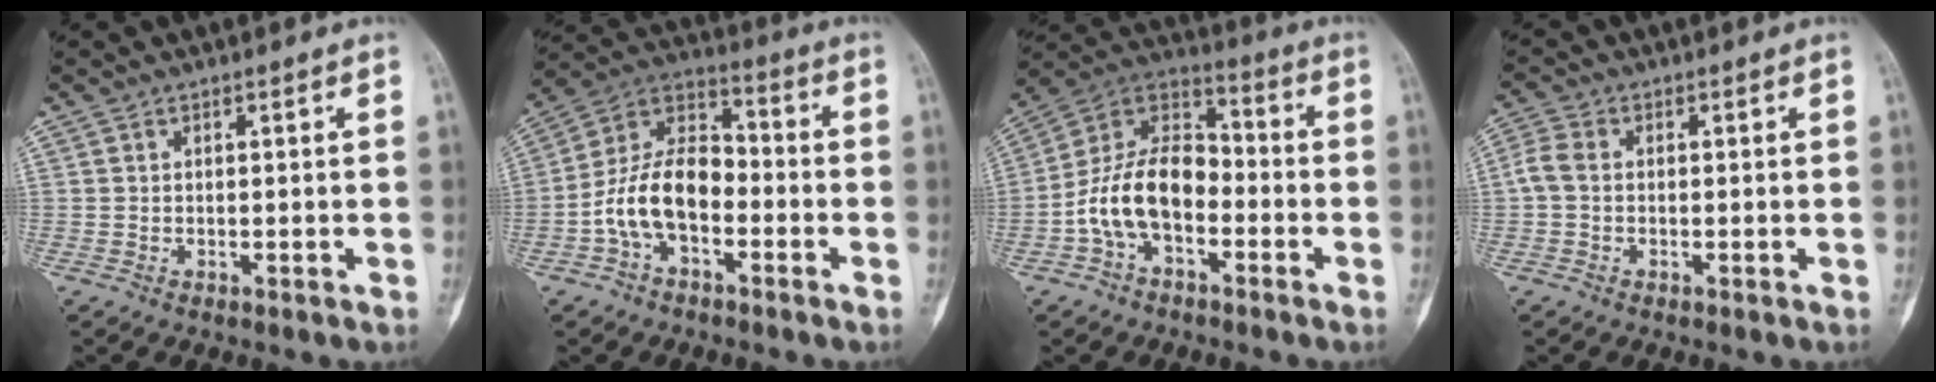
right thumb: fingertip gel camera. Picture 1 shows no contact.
{"total": 13.2, "force": [-3.7, 8.0, 9.9], "torque": [-0.170, 0.051, -0.078]}
{"total": 14.5, "force": [-4.0, 9.0, 10.6], "torque": [-0.181, 0.057, -0.084]}
{"total": 3.4, "force": [-0.2, 2.4, 2.4], "torque": [-0.054, 0.008, -0.015]}